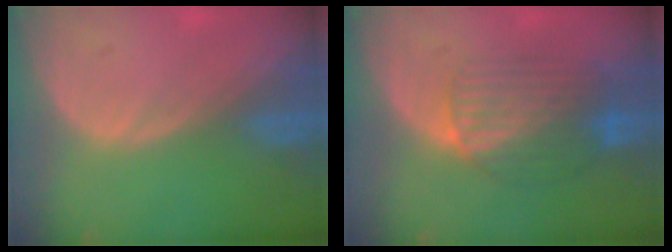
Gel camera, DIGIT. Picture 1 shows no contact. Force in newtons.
{"total": 7.4, "press": 7.2, "slide": 1.7}